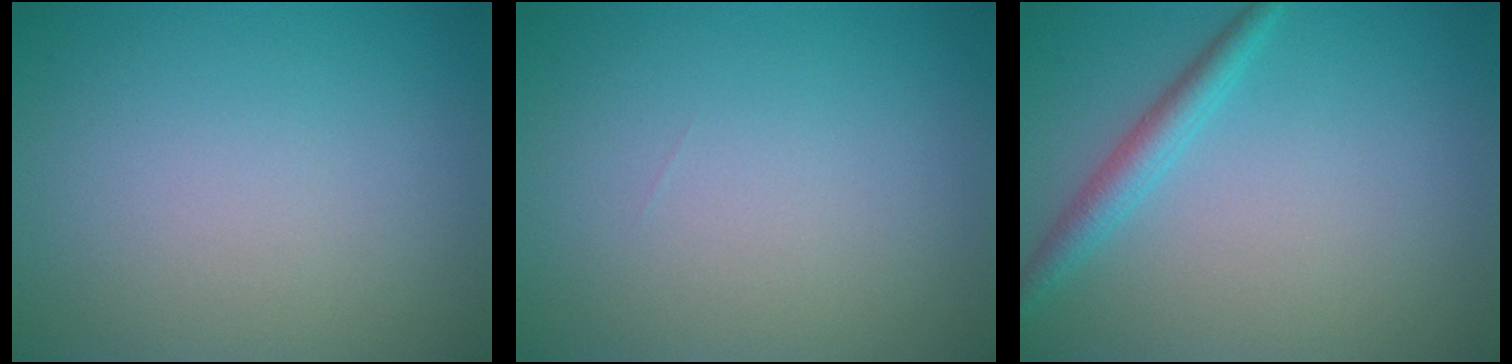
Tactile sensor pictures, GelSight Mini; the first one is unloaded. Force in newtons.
{"total": 0.0}
{"total": 2.4, "press": 2.4, "slide": 0.1}